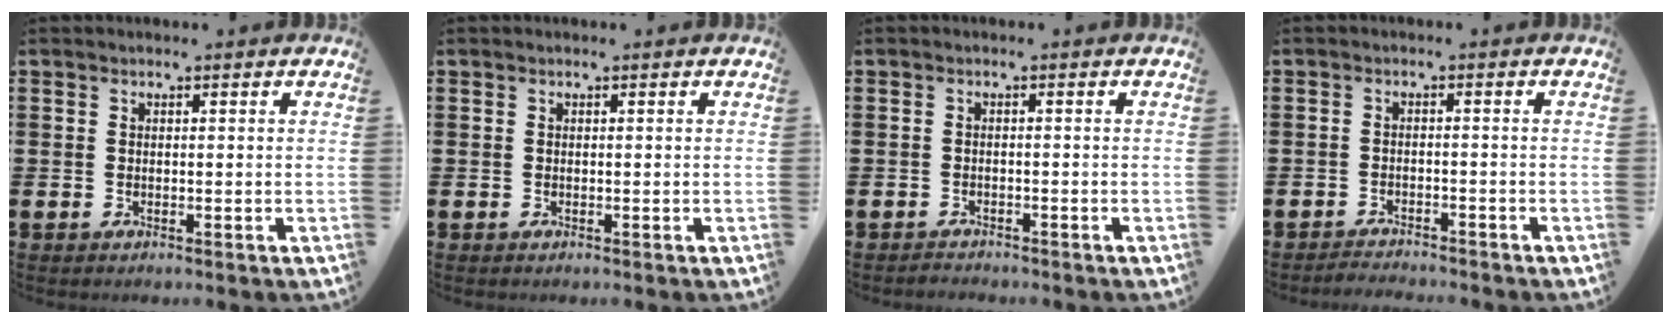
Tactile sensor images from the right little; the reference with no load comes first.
{"total": 0.0}
{"total": 0.9, "force": [-0.8, 0.1, -0.1], "torque": [-0.002, 0.002, -0.018]}
{"total": 1.7, "force": [-1.7, 0.0, -0.2], "torque": [-0.005, 0.004, -0.036]}